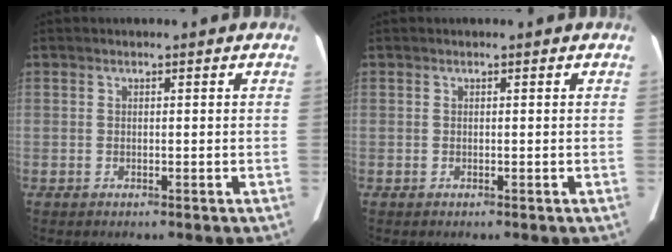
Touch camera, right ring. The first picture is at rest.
{"total": 0.0}